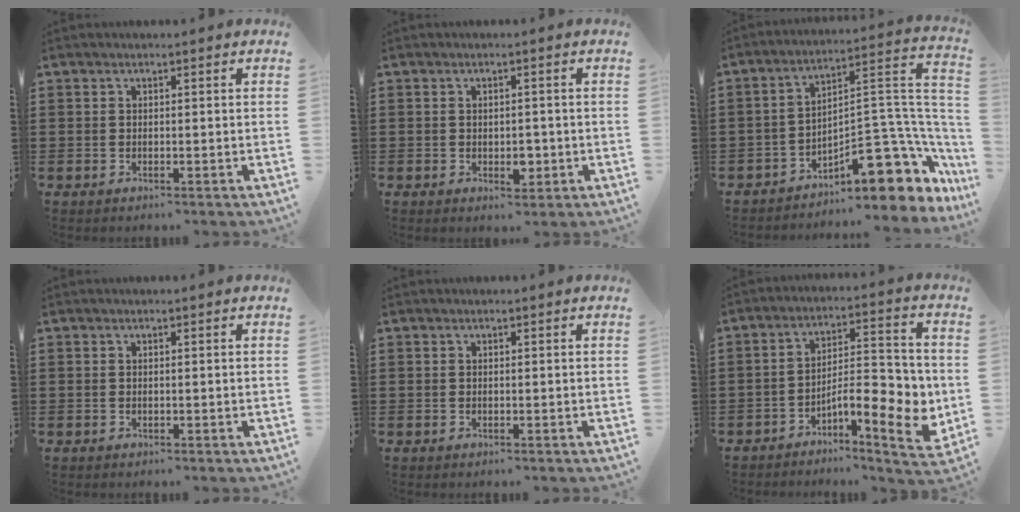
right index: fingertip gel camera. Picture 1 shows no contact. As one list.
[{"total": 3.3, "force": [-0.7, 1.7, 2.7], "torque": [-0.041, -0.002, -0.012]}, {"total": 14.4, "force": [-7.7, 5.4, 10.9], "torque": [-0.136, 0.008, -0.128]}, {"total": 0.0}, {"total": 0.0}, {"total": 10.1, "force": [-3.1, 3.5, 8.9], "torque": [-0.125, -0.012, -0.054]}]